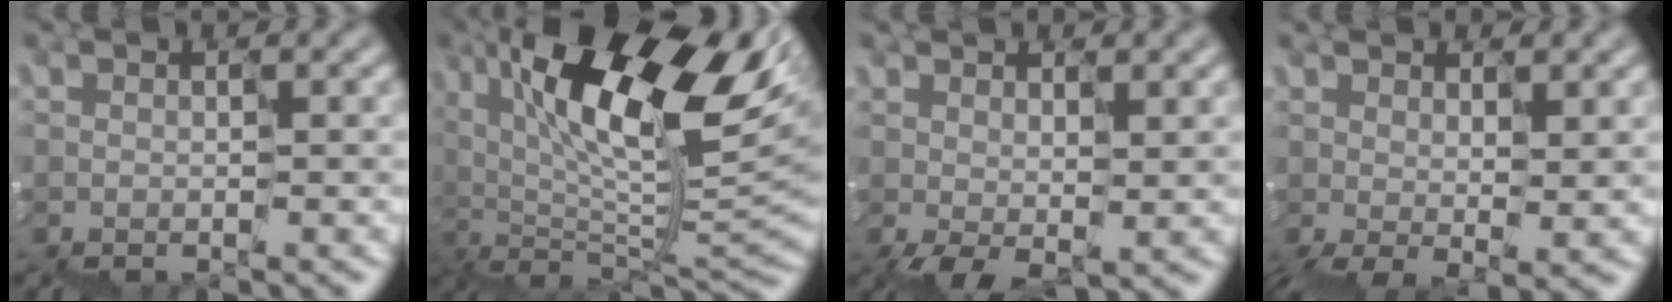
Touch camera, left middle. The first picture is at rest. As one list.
[{"total": 12.5, "force": [4.0, 5.3, 10.6], "torque": [-0.181, 0.019, 0.064]}, {"total": 2.4, "force": [0.2, 1.5, 1.8], "torque": [-0.056, -0.003, 0.015]}, {"total": 5.9, "force": [0.4, 2.9, 5.1], "torque": [-0.100, -0.013, 0.028]}]